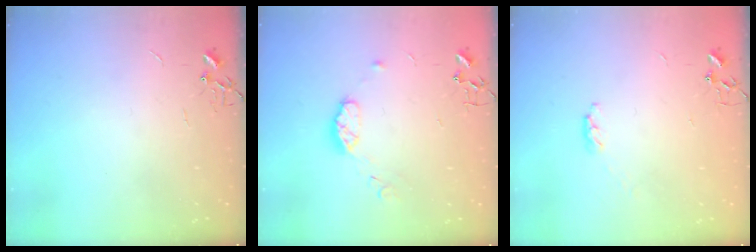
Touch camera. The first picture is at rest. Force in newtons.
{"total": 7.8, "press": 7.8, "slide": 0.6}
{"total": 3.2, "press": 3.2, "slide": 0.5}